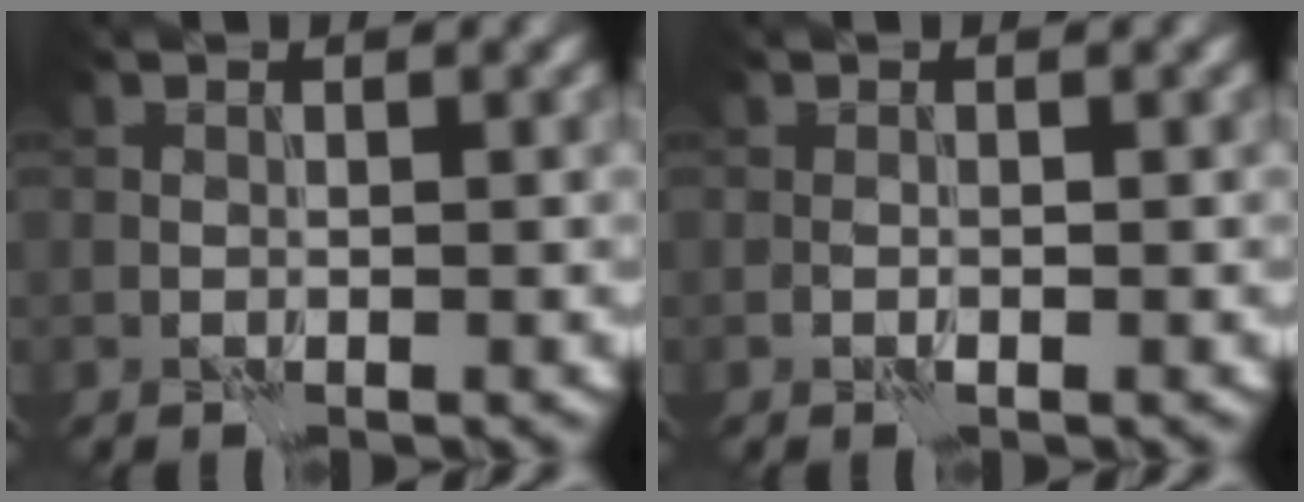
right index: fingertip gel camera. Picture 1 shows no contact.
{"total": 0.7, "force": [-0.3, 0.3, 0.6], "torque": [-0.014, 0.001, -0.006]}